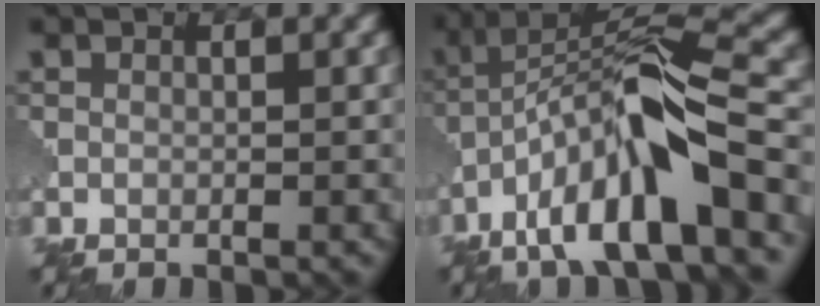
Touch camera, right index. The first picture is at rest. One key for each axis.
{"total": 11.9, "fx": -5.5, "fy": 2.8, "fz": 10.2, "tx": -0.178, "ty": 0.021, "tz": -0.097}